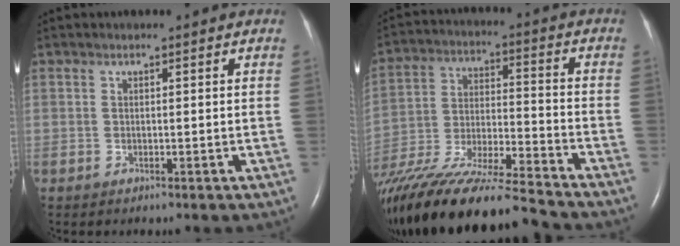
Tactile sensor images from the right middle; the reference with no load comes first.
{"total": 22.0, "force": [-19.0, 0.8, 11.0], "torque": [-0.221, -0.042, -0.333]}